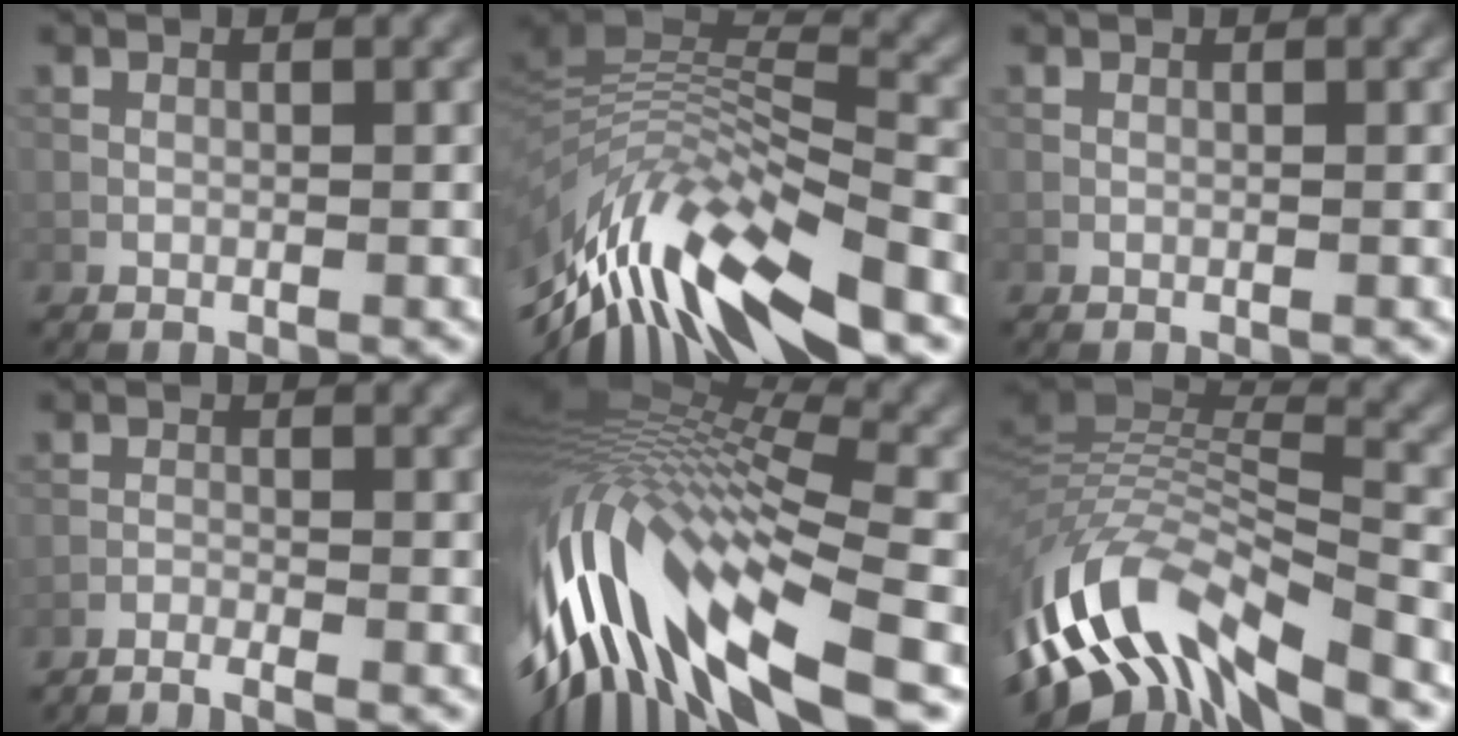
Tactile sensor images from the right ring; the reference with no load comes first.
{"total": 12.5, "force": [-6.4, 4.3, 9.9], "torque": [-0.197, 0.022, -0.109]}
{"total": 0.0}
{"total": 2.6, "force": [-2.4, 0.1, 1.0], "torque": [-0.021, -0.004, -0.045]}
{"total": 15.3, "force": [-4.0, 5.5, 13.7], "torque": [-0.286, 0.012, -0.067]}
{"total": 13.5, "force": [-6.8, 5.0, 10.5], "torque": [-0.209, 0.016, -0.114]}